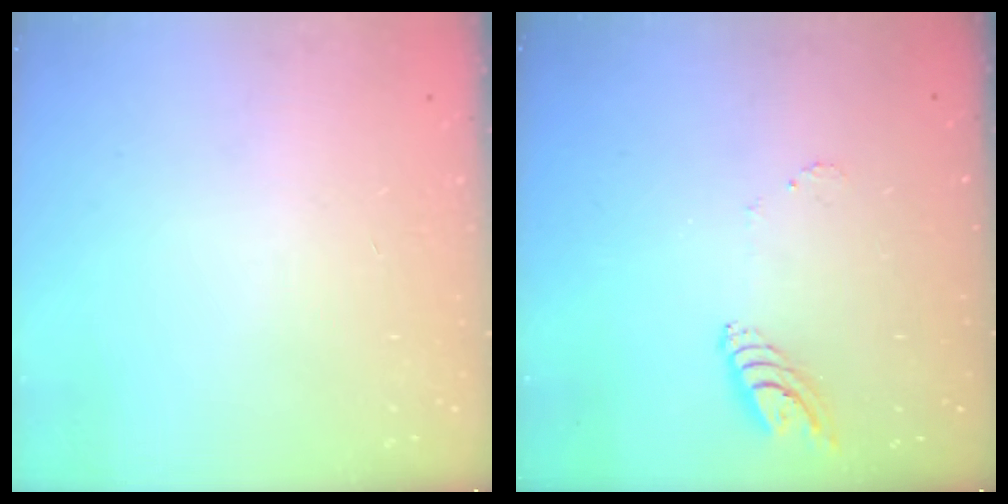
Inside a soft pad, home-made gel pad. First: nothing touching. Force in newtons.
{"total": 7.7, "press": 7.7, "slide": 0.7}